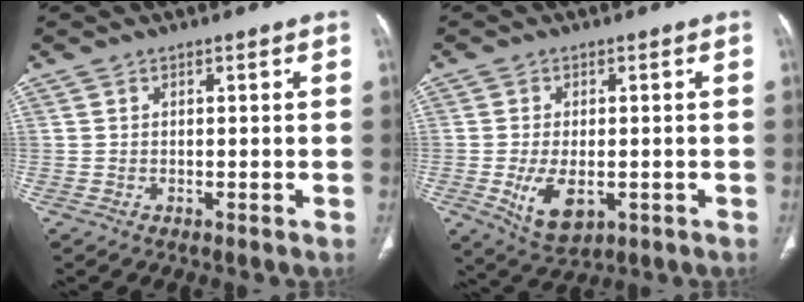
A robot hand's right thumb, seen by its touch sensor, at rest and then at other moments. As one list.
[{"total": 7.8, "force": [-1.9, 4.4, 6.2], "torque": [-0.110, -0.010, -0.020]}]